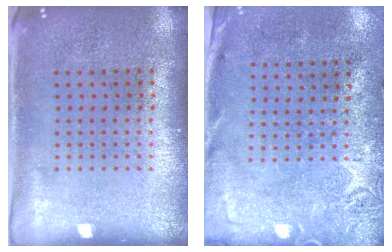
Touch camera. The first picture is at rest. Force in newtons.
{"total": 2.8, "press": 2.2, "slide": 1.7}